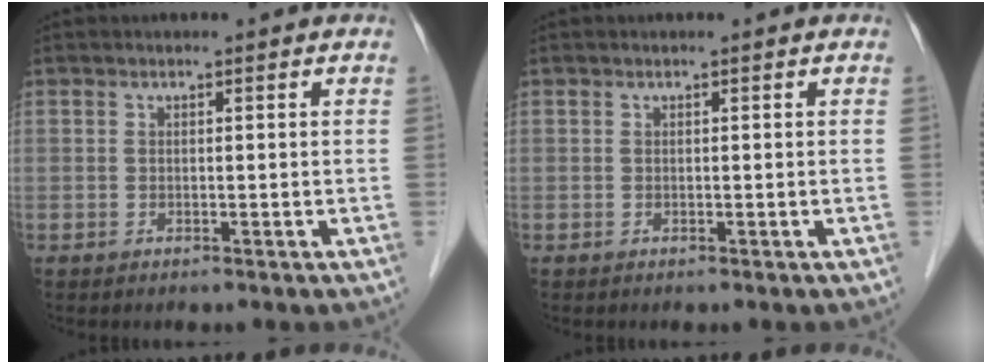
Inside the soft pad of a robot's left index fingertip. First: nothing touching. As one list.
[{"total": 0.0}]